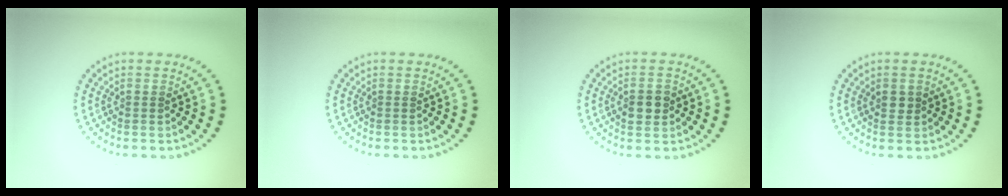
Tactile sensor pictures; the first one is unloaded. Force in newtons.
{"total": 0.0}
{"total": 2.4, "press": 2.4, "slide": 0.0}
{"total": 1.0, "press": 1.0, "slide": 0.3}